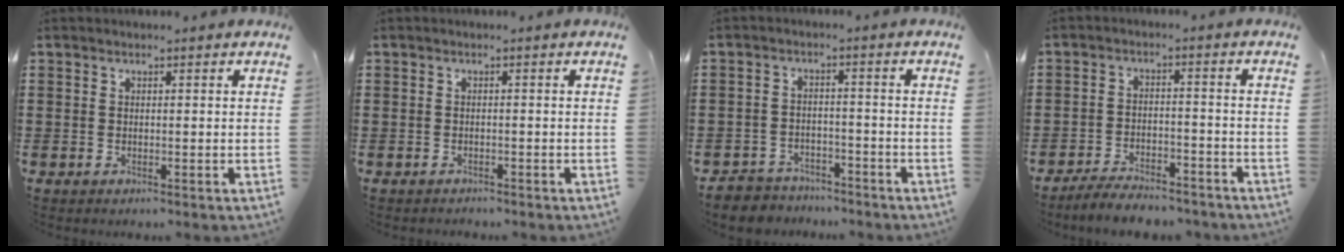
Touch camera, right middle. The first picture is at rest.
{"total": 0.9, "force": [-0.8, 0.4, -0.2], "torque": [0.003, 0.002, -0.019]}
{"total": 3.8, "force": [-3.7, 1.0, -0.1], "torque": [-0.011, 0.000, -0.080]}
{"total": 4.7, "force": [-4.6, 0.6, 1.1], "torque": [-0.025, 0.002, -0.093]}